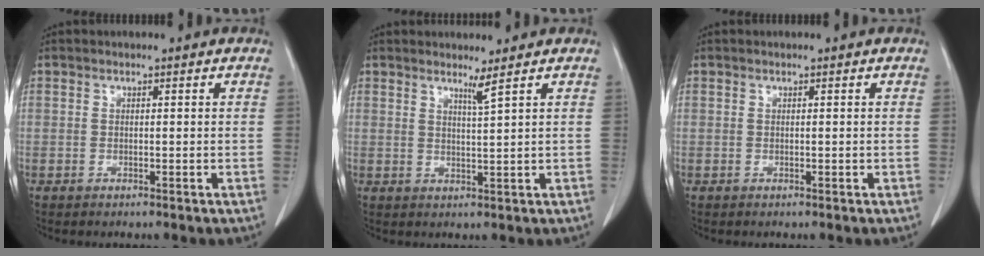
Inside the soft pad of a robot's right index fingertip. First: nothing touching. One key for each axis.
{"total": 1.9, "fx": 1.4, "fy": -0.9, "fz": 0.9, "tx": -0.024, "ty": -0.018, "tz": 0.030}
{"total": 0.0}